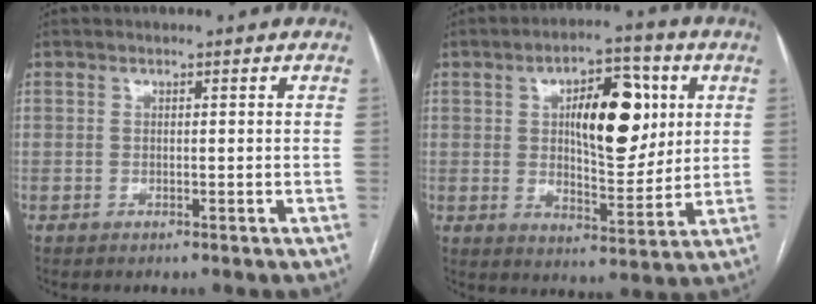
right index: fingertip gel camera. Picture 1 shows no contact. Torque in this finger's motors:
{"motor_torque": [0.47, 0.12, 0.35, 0.13]}